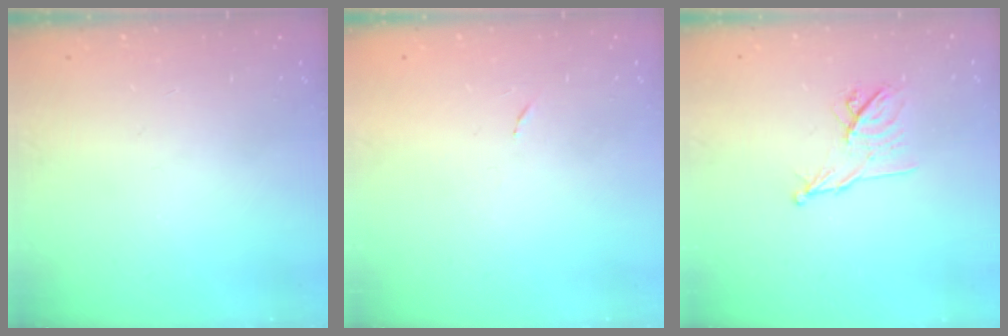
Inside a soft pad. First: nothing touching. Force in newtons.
{"total": 3.5, "press": 3.3, "slide": 1.2}
{"total": 10.0, "press": 9.9, "slide": 0.9}